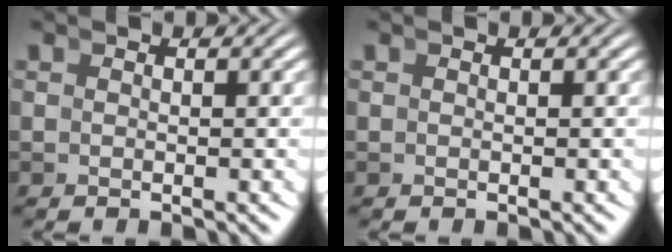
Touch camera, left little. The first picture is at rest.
{"total": 0.0}